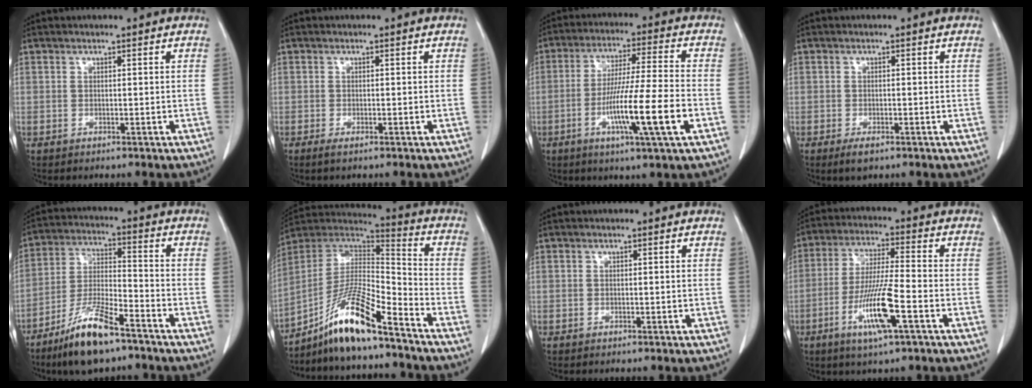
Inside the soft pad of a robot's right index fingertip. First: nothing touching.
{"total": 1.1, "force": [-0.7, 0.0, 0.8], "torque": [-0.017, -0.003, -0.013]}
{"total": 13.1, "force": [-4.3, -0.6, 12.4], "torque": [-0.225, -0.014, -0.079]}
{"total": 2.2, "force": [-1.3, 0.8, 1.6], "torque": [-0.031, -0.004, -0.018]}
{"total": 12.0, "force": [-8.3, 2.2, 8.3], "torque": [-0.176, -0.024, -0.155]}
{"total": 14.1, "force": [-10.2, 1.3, 9.7], "torque": [-0.186, 0.009, -0.183]}
{"total": 0.0}
{"total": 10.9, "force": [-4.3, 0.3, 10.1], "torque": [-0.197, -0.015, -0.082]}